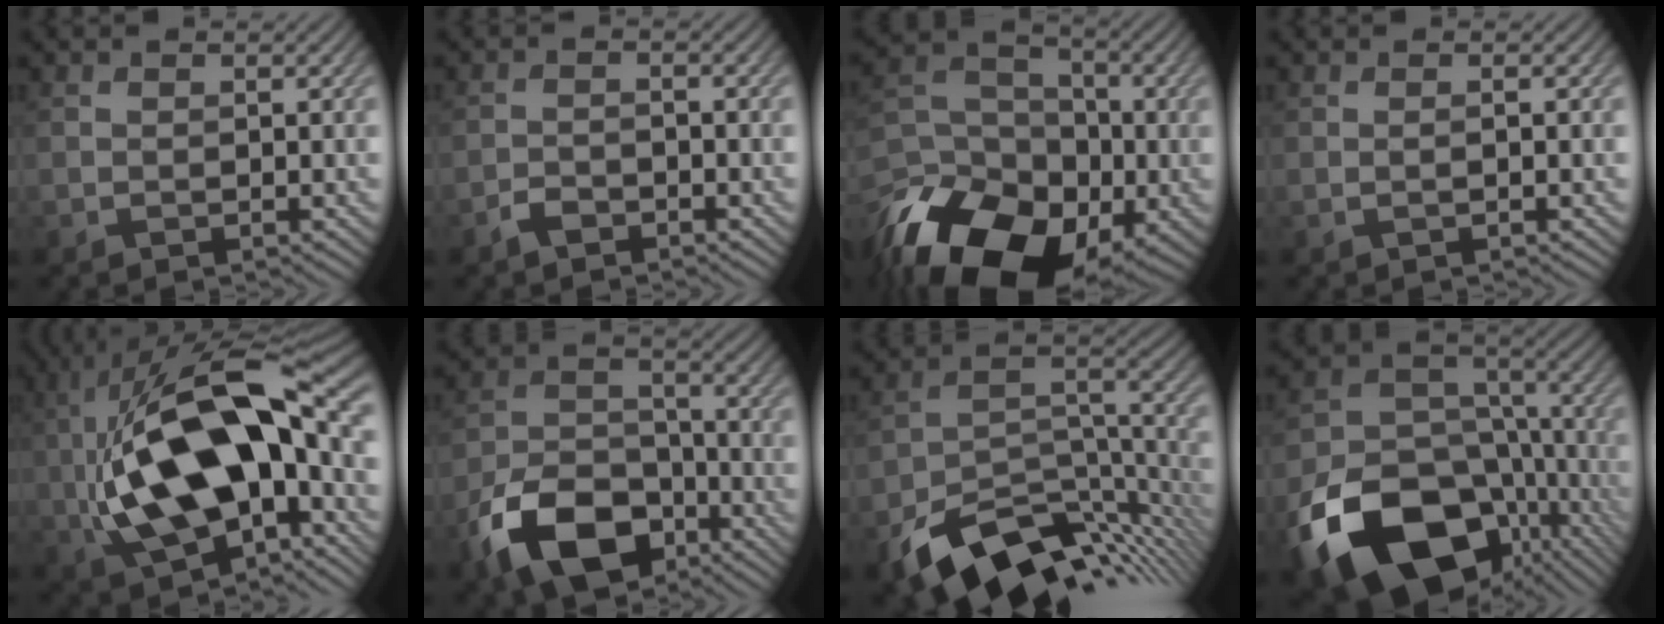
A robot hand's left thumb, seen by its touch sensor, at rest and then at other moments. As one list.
[{"total": 2.1, "force": [-1.7, 0.8, 0.7], "torque": [-0.014, 0.001, -0.037]}, {"total": 19.6, "force": [-10.1, 13.6, 9.8], "torque": [-0.237, -0.043, -0.148]}, {"total": 0.6, "force": [-0.1, 0.0, 0.6], "torque": [-0.011, 0.000, -0.004]}, {"total": 20.4, "force": [-0.8, 11.1, 17.1], "torque": [-0.328, -0.003, -0.013]}, {"total": 12.4, "force": [-7.3, 7.2, 7.0], "torque": [-0.157, -0.018, -0.145]}, {"total": 14.2, "force": [-9.7, 6.4, 8.2], "torque": [-0.150, -0.028, -0.153]}, {"total": 20.8, "force": [-9.7, 14.2, 11.5], "torque": [-0.235, -0.058, -0.131]}]